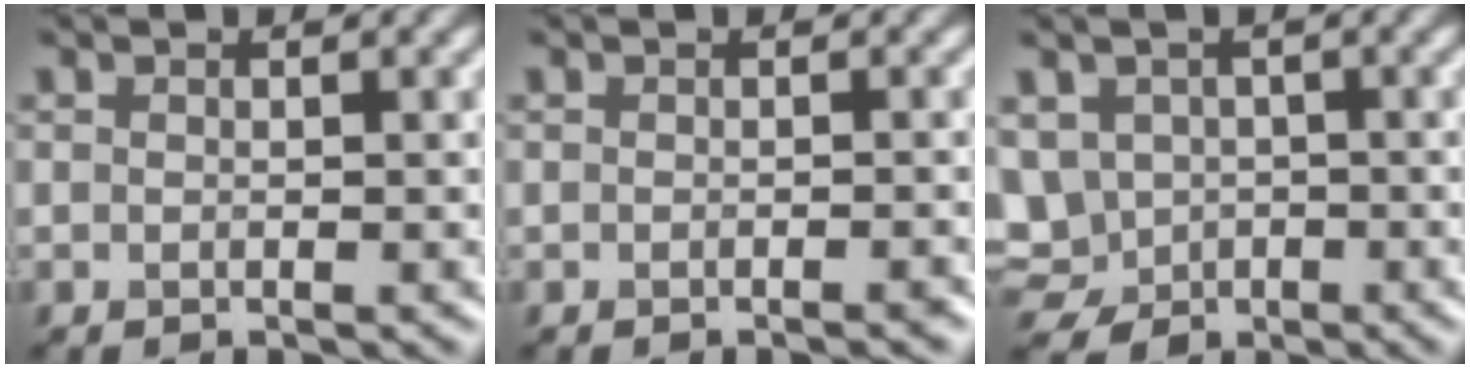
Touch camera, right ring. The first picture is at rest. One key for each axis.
{"total": 0.8, "fx": -0.5, "fy": 0.1, "fz": 0.5, "tx": -0.005, "ty": -0.001, "tz": -0.009}
{"total": 6.7, "fx": -0.9, "fy": 5.9, "fz": 2.9, "tx": -0.071, "ty": -0.010, "tz": -0.029}